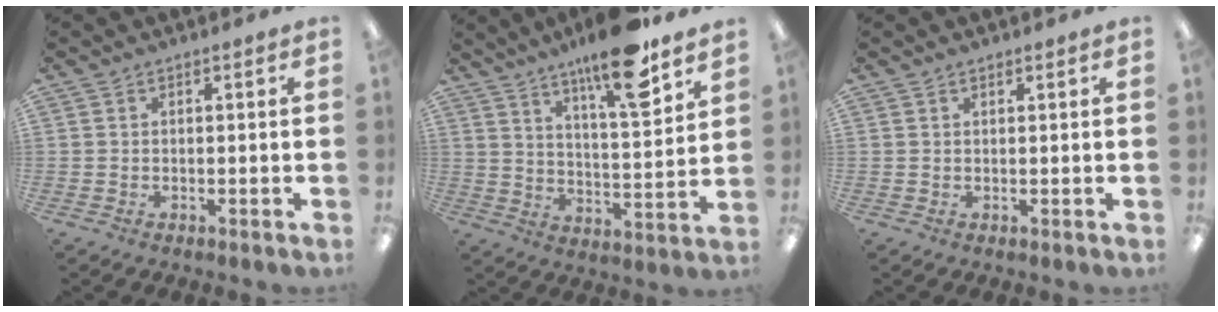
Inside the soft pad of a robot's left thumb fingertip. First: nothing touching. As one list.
[{"total": 15.8, "force": [11.6, 3.4, 10.3], "torque": [-0.156, -0.072, 0.185]}, {"total": 0.6, "force": [0.6, 0.2, 0.1], "torque": [-0.004, 0.001, 0.010]}]